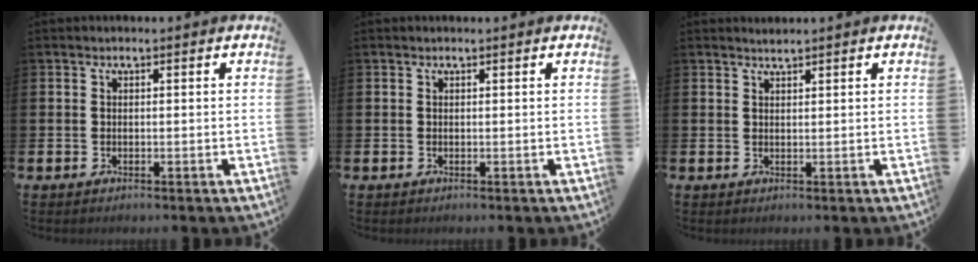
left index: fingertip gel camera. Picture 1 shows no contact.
{"total": 0.0}
{"total": 1.1, "force": [1.1, -0.1, 0.1], "torque": [-0.002, -0.001, 0.021]}